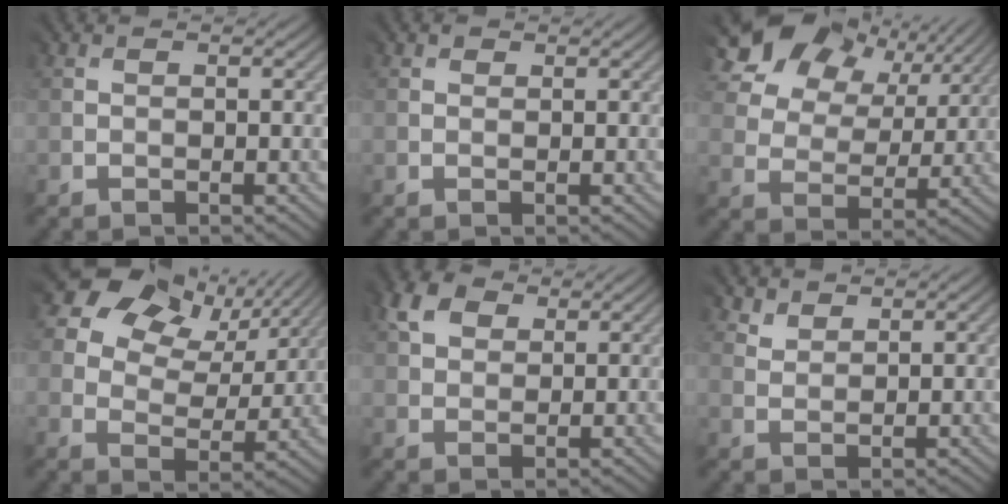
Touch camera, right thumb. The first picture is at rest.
{"total": 0.9, "force": [0.7, 0.4, -0.5], "torque": [0.010, -0.001, 0.010]}
{"total": 13.8, "force": [8.6, 8.4, 6.9], "torque": [-0.166, 0.037, 0.134]}
{"total": 11.6, "force": [7.1, 7.2, 5.6], "torque": [-0.103, 0.014, 0.106]}
{"total": 4.4, "force": [3.0, 3.0, 1.3], "torque": [-0.046, 0.007, 0.055]}
{"total": 2.9, "force": [2.7, 0.4, -1.0], "torque": [0.009, 0.002, 0.055]}